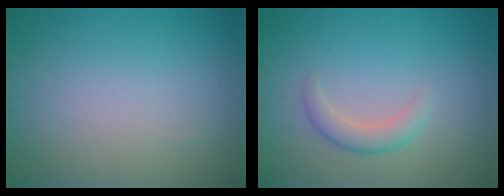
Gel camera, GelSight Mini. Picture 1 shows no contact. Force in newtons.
{"total": 2.0, "press": 2.0, "slide": 0.1}